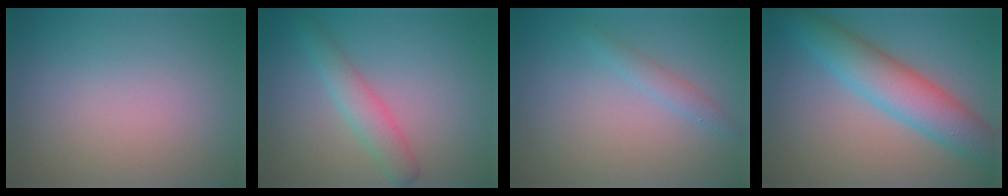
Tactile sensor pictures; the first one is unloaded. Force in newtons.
{"total": 2.9, "press": 2.9, "slide": 0.1}
{"total": 1.3, "press": 1.3, "slide": 0.0}
{"total": 6.4, "press": 6.4, "slide": 0.2}